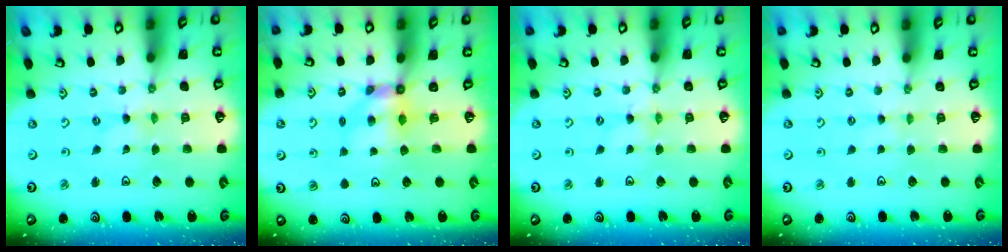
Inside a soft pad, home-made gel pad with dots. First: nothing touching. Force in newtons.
{"total": 5.5, "press": 5.5, "slide": 0.2}
{"total": 0.8, "press": 0.8, "slide": 0.2}
{"total": 1.0, "press": 1.0, "slide": 0.2}